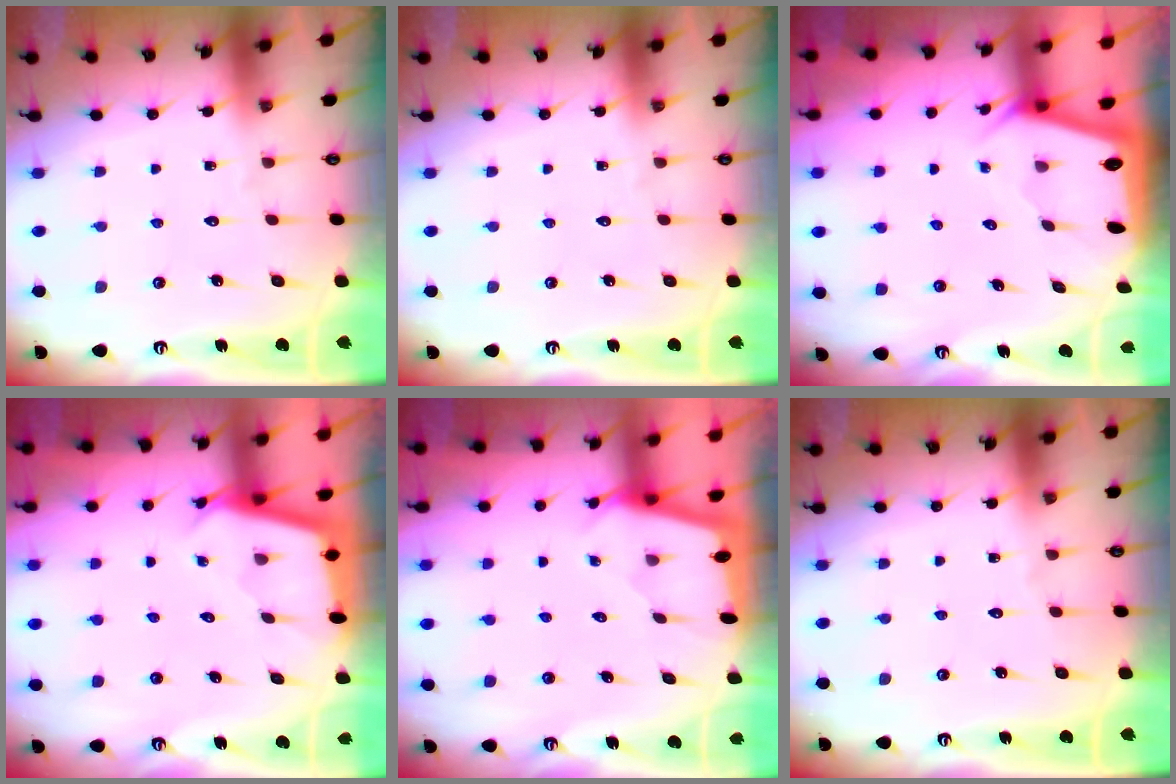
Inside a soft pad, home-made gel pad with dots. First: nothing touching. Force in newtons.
{"total": 0.0}
{"total": 1.9, "press": 1.9, "slide": 0.2}
{"total": 2.4, "press": 2.4, "slide": 0.1}
{"total": 1.9, "press": 1.9, "slide": 0.1}
{"total": 0.0}